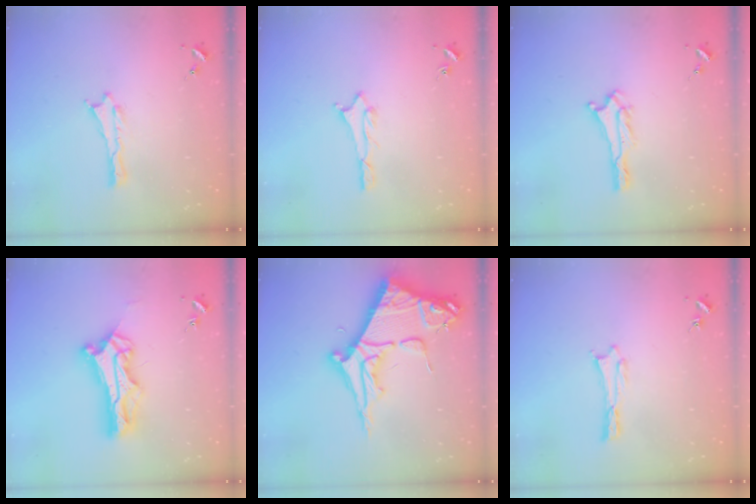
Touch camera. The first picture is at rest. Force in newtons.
{"total": 1.5, "press": 1.5, "slide": 0.1}
{"total": 0.6, "press": 0.6, "slide": 0.1}
{"total": 10.8, "press": 10.8, "slide": 0.8}
{"total": 11.3, "press": 11.2, "slide": 1.2}
{"total": 0.0}